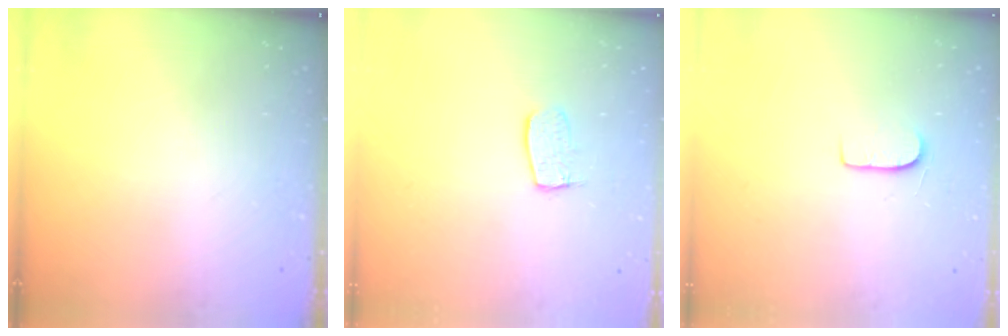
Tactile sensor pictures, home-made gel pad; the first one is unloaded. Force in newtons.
{"total": 6.8, "press": 6.8, "slide": 0.3}
{"total": 6.1, "press": 6.1, "slide": 0.5}